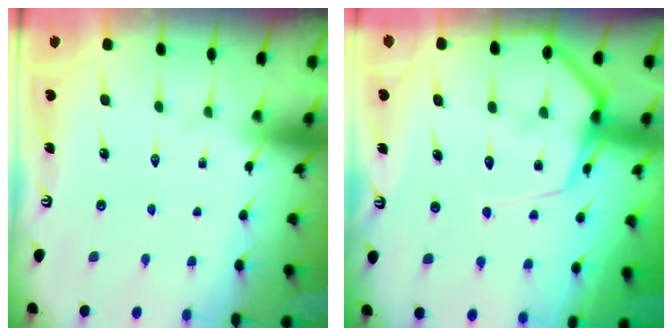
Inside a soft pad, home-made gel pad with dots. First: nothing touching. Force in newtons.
{"total": 9.9, "press": 9.8, "slide": 1.1}